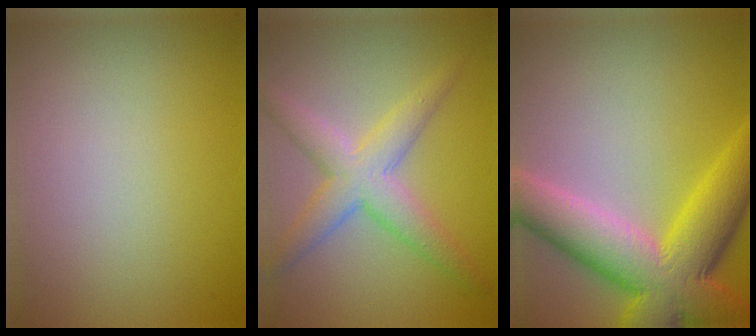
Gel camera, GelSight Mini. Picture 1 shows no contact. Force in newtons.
{"total": 4.7, "press": 4.7, "slide": 0.1}
{"total": 10.6, "press": 10.6, "slide": 0.5}